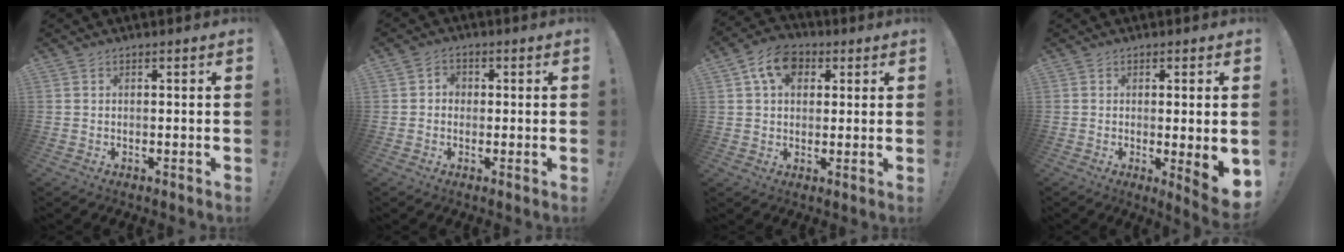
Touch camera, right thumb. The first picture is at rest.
{"total": 3.2, "force": [-0.7, 2.8, 1.2], "torque": [-0.019, 0.009, -0.012]}
{"total": 10.5, "force": [4.1, 7.5, 6.0], "torque": [-0.100, 0.002, 0.078]}
{"total": 6.4, "force": [-0.2, 0.5, 6.4], "torque": [-0.085, -0.011, 0.002]}